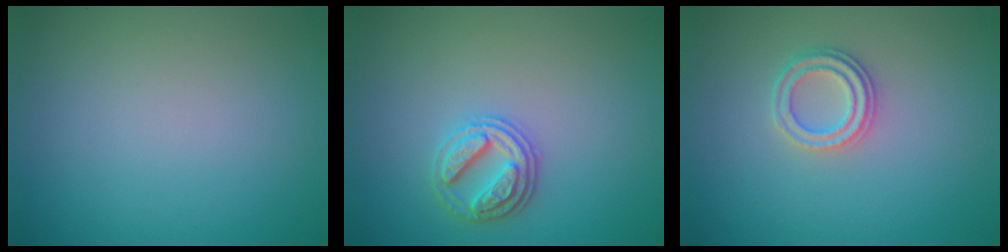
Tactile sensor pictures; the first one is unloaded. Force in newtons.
{"total": 2.9, "press": 2.8, "slide": 0.7}
{"total": 2.3, "press": 2.1, "slide": 0.8}